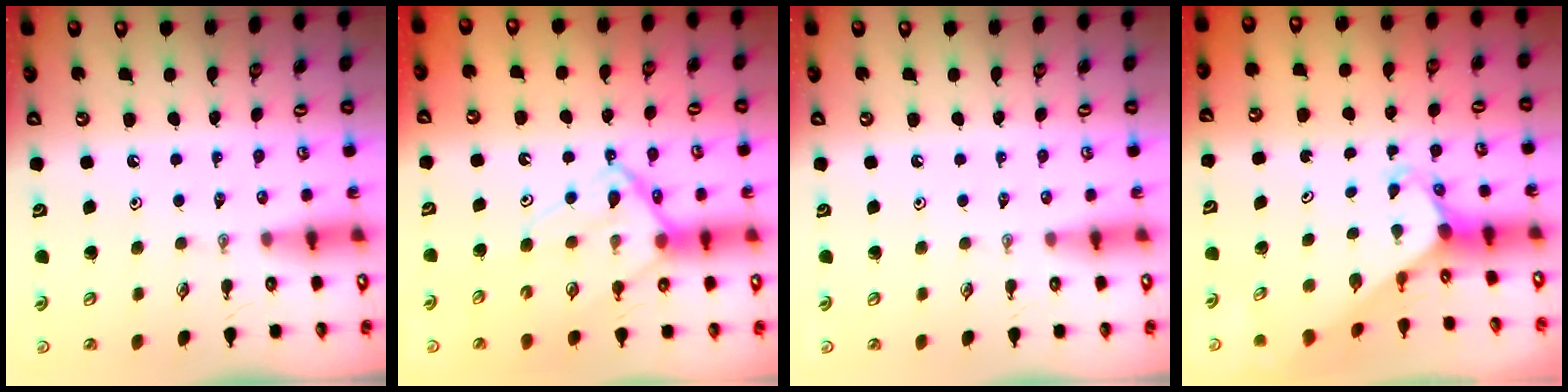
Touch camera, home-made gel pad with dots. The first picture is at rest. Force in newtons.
{"total": 14.8, "press": 14.8, "slide": 1.2}
{"total": 0.0}
{"total": 2.9, "press": 2.9, "slide": 0.2}